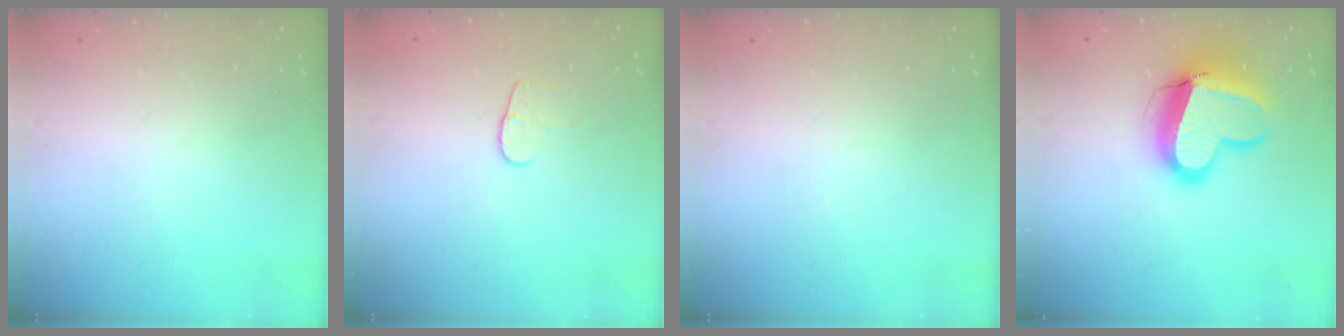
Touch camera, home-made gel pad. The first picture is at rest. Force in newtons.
{"total": 4.5, "press": 4.4, "slide": 0.5}
{"total": 0.0}
{"total": 16.2, "press": 16.0, "slide": 2.1}